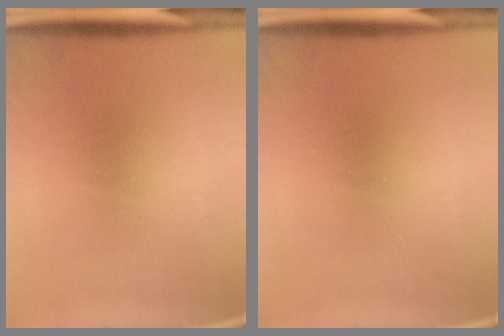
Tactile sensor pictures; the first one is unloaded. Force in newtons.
{"total": 0.0}